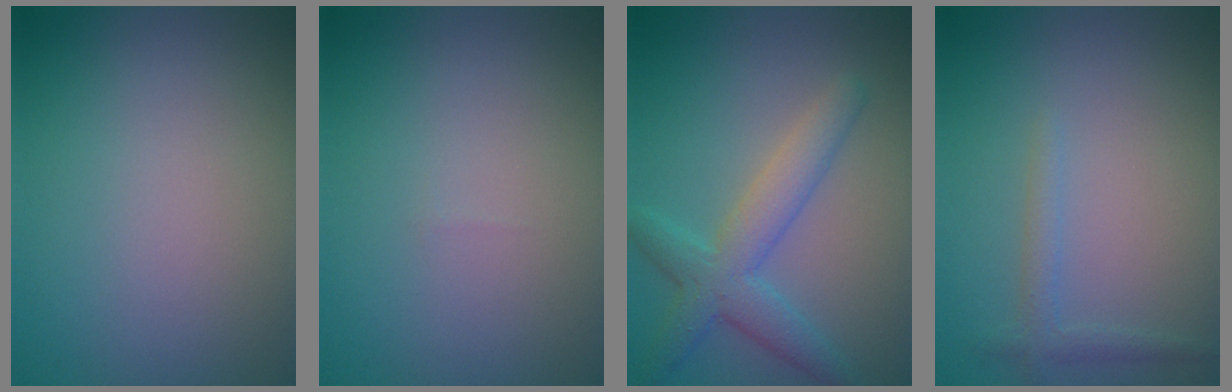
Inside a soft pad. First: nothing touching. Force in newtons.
{"total": 0.0}
{"total": 4.3, "press": 4.3, "slide": 0.2}
{"total": 1.4, "press": 1.4, "slide": 0.1}